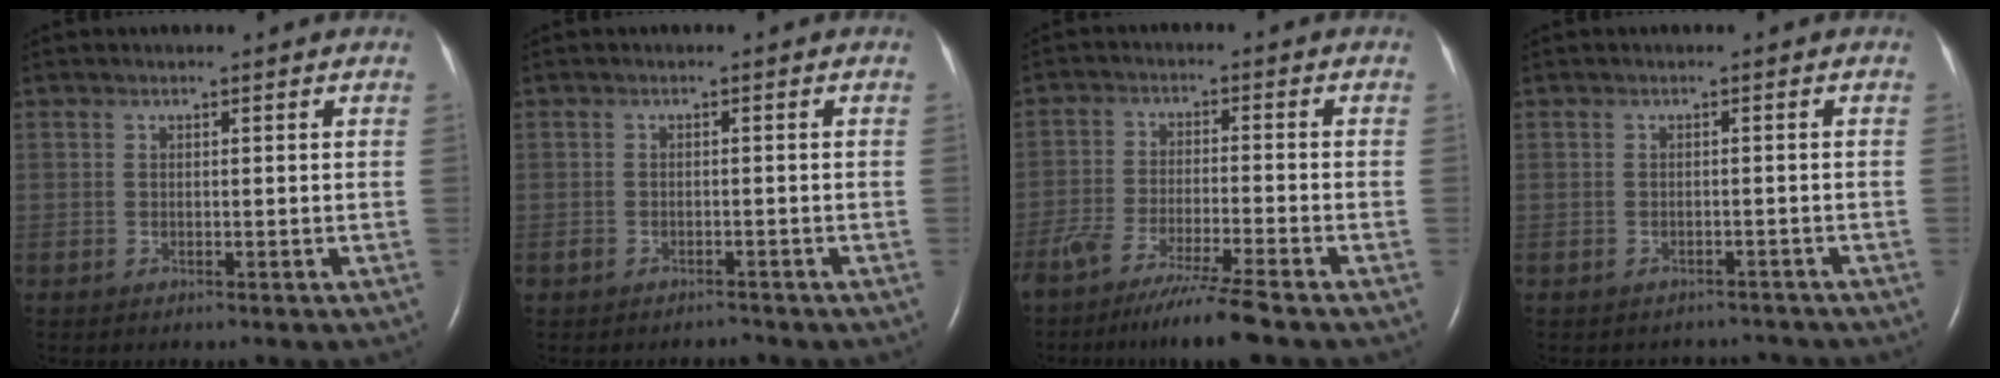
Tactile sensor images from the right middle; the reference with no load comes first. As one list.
[{"total": 1.3, "force": [-1.2, 0.7, 0.2], "torque": [-0.009, 0.000, -0.019]}, {"total": 9.6, "force": [-7.5, -0.9, 6.0], "torque": [-0.103, -0.032, -0.127]}, {"total": 3.2, "force": [-3.0, 1.2, -0.4], "torque": [0.004, 0.004, -0.037]}]